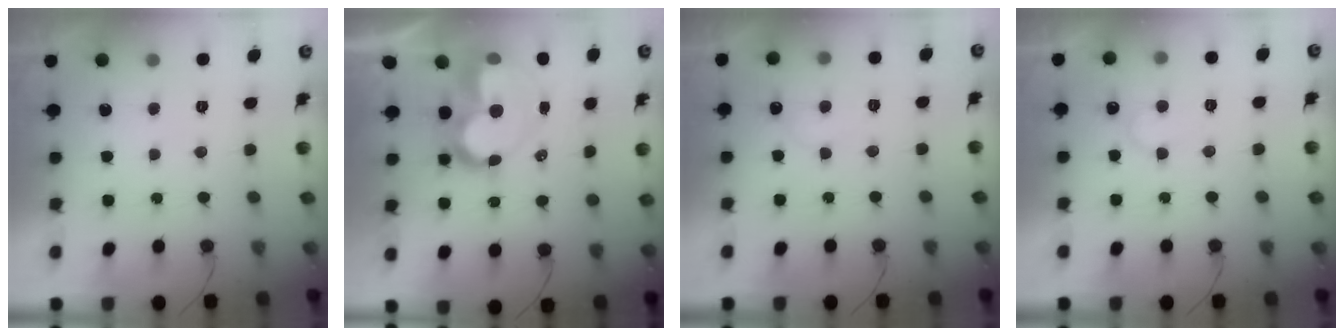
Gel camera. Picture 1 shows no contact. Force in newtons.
{"total": 11.7, "press": 11.7, "slide": 0.8}
{"total": 5.2, "press": 5.2, "slide": 0.3}
{"total": 6.9, "press": 6.8, "slide": 0.4}